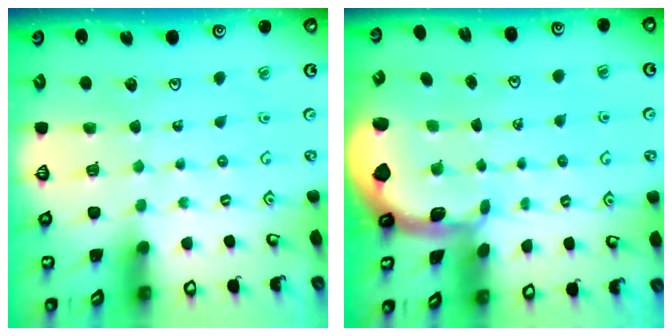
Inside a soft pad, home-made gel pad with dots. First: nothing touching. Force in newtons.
{"total": 1.1, "press": 1.0, "slide": 0.4}